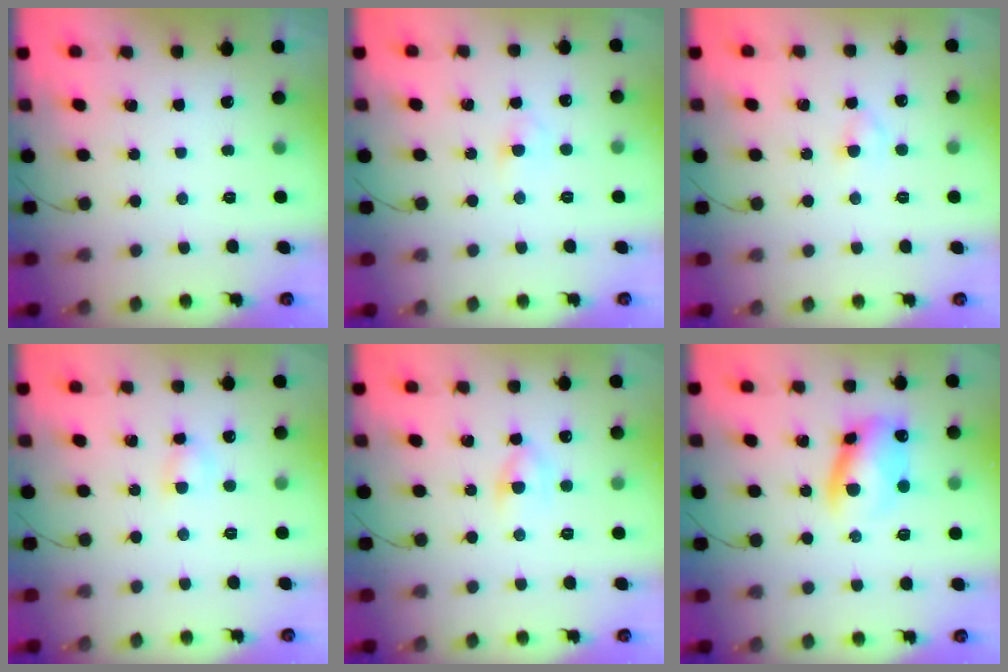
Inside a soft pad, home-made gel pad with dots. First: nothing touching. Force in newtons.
{"total": 2.9, "press": 2.6, "slide": 1.2}
{"total": 1.9, "press": 1.7, "slide": 0.8}
{"total": 3.8, "press": 3.6, "slide": 1.2}
{"total": 5.2, "press": 4.9, "slide": 1.7}
{"total": 9.2, "press": 9.1, "slide": 1.3}